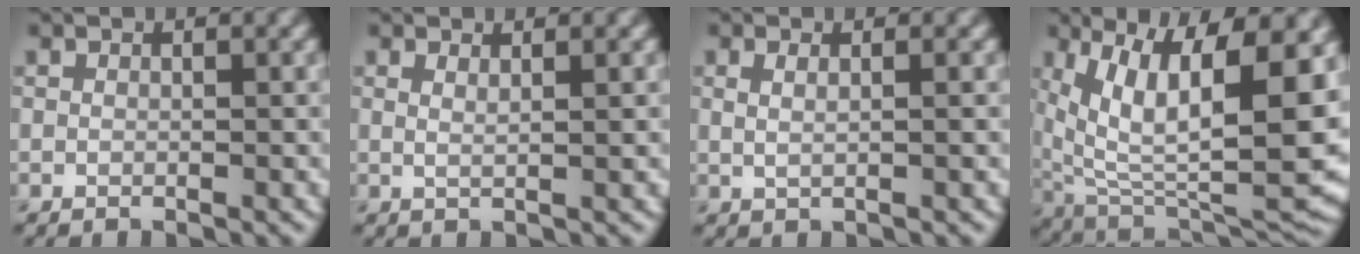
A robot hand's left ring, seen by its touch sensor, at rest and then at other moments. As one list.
[{"total": 1.6, "force": [0.9, 0.6, 1.2], "torque": [-0.013, -0.001, 0.004]}, {"total": 2.3, "force": [0.8, 1.0, 1.9], "torque": [-0.020, -0.002, -0.002]}, {"total": 15.0, "force": [4.1, 6.4, 13.0], "torque": [-0.211, -0.002, 0.078]}]